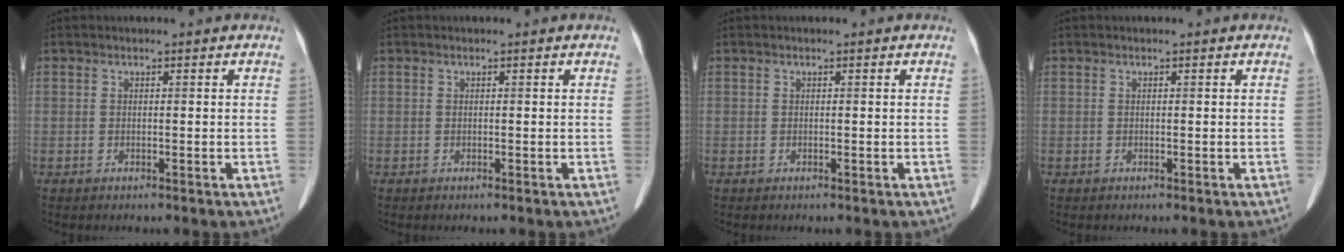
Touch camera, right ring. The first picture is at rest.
{"total": 0.0}
{"total": 0.0}
{"total": 0.0}